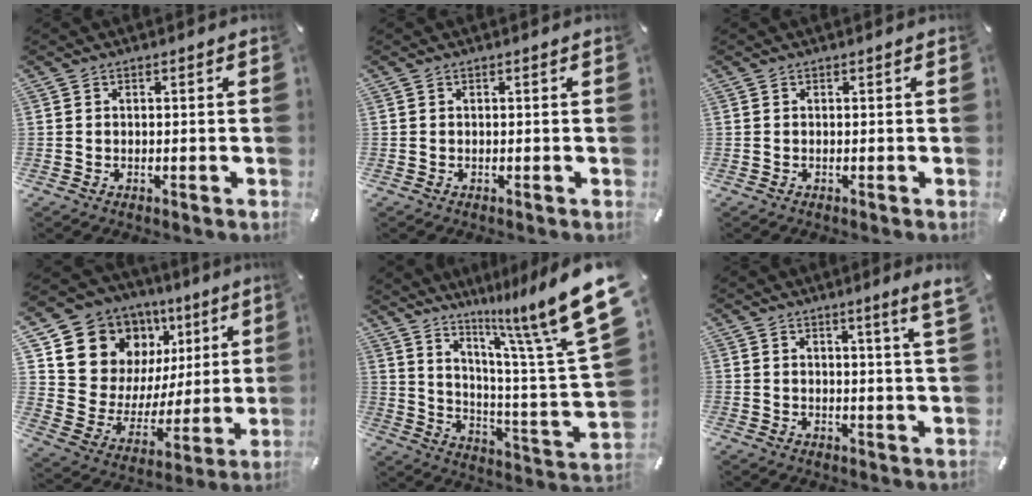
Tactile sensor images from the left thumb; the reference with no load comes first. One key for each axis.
{"total": 0.0}
{"total": 0.0}
{"total": 14.6, "fx": 8.8, "fy": 10.9, "fz": 3.8, "tx": -0.073, "ty": -0.080, "tz": 0.167}
{"total": 20.5, "fx": 13.1, "fy": 2.6, "fz": 15.6, "tx": -0.233, "ty": -0.097, "tz": 0.207}
{"total": 5.0, "fx": 2.8, "fy": -0.5, "fz": 4.1, "tx": -0.065, "ty": -0.016, "tz": 0.043}